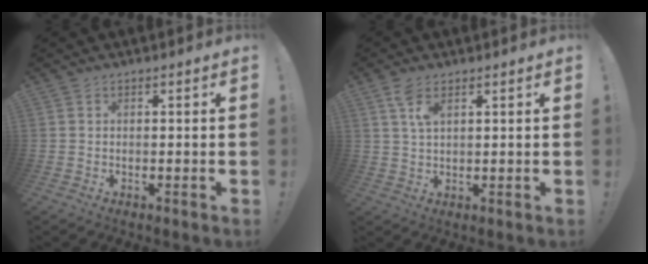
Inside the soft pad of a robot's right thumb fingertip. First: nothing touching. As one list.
[{"total": 4.9, "force": [2.5, 2.1, 3.7], "torque": [-0.068, -0.006, 0.044]}]